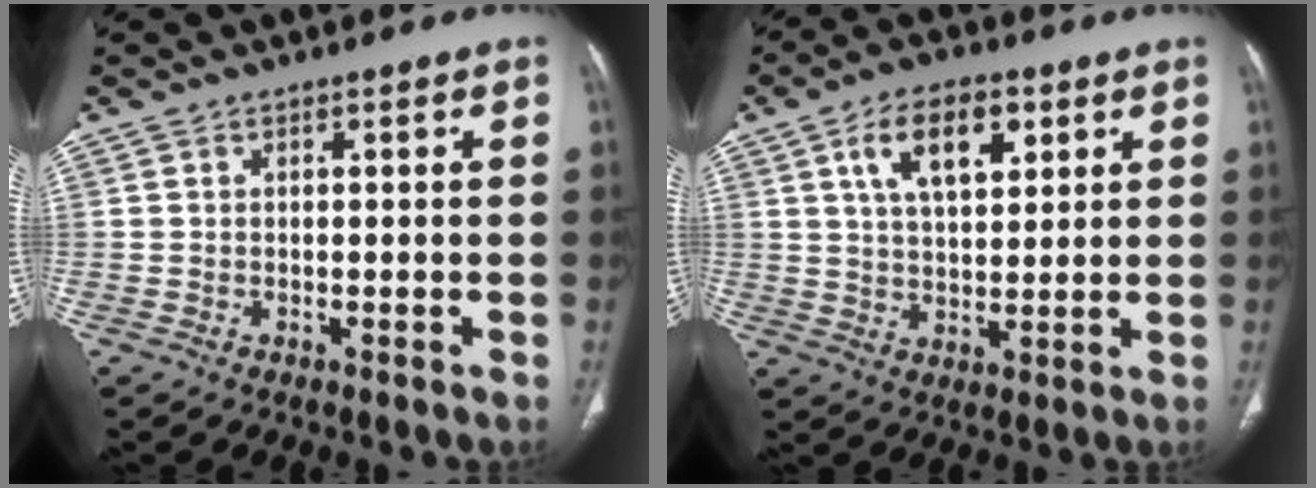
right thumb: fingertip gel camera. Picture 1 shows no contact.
{"total": 11.0, "force": [4.6, 5.8, 8.2], "torque": [-0.119, -0.012, 0.079]}